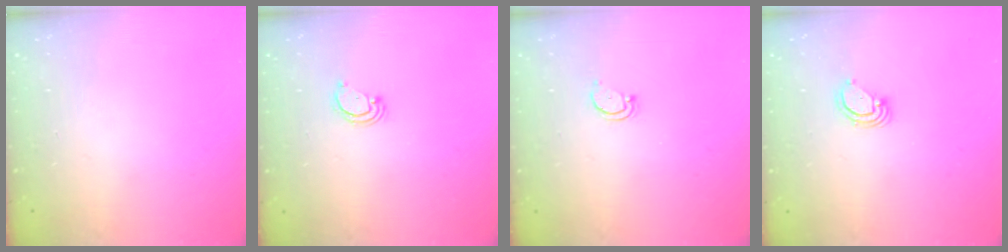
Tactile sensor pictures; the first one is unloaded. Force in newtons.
{"total": 2.2, "press": 2.2, "slide": 0.2}
{"total": 2.5, "press": 2.4, "slide": 0.5}
{"total": 3.1, "press": 3.1, "slide": 0.2}